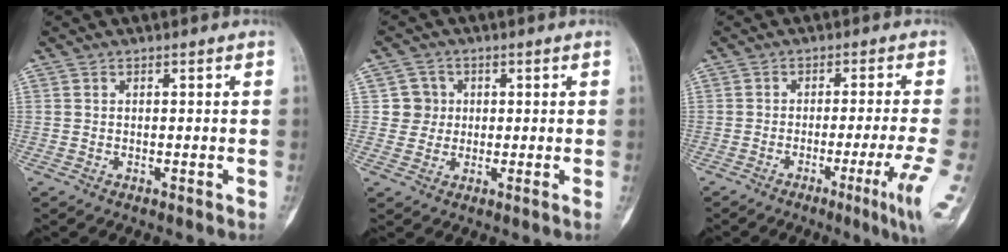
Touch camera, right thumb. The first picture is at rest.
{"total": 4.2, "force": [0.6, 4.1, 0.3], "torque": [0.031, 0.006, 0.004]}
{"total": 8.4, "force": [-3.3, -0.9, 7.7], "torque": [-0.115, -0.007, -0.053]}